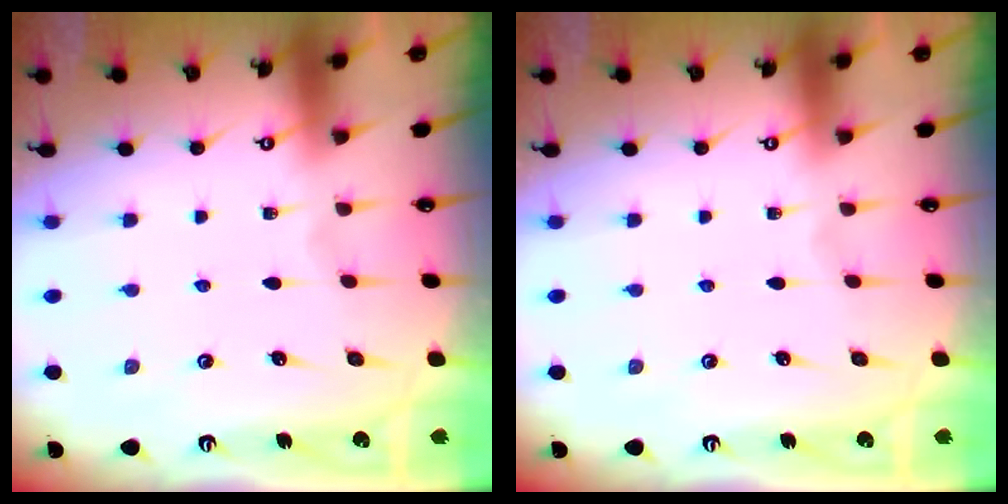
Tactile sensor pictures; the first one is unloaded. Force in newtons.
{"total": 0.0}